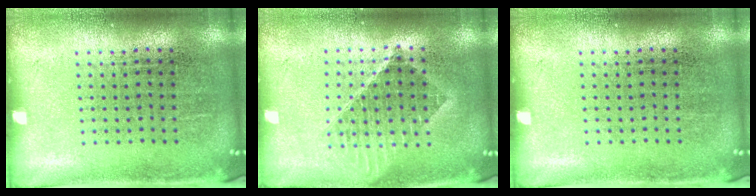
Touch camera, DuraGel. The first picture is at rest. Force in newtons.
{"total": 1.5, "press": 1.3, "slide": 0.8}
{"total": 0.0}